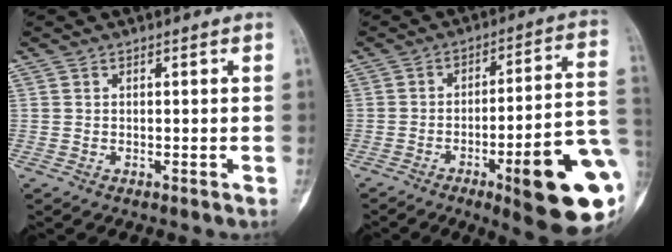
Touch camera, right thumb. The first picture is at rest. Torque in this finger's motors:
{"motor_torque": [2.55, 1.97, 1.37, -1.41, 0.38]}